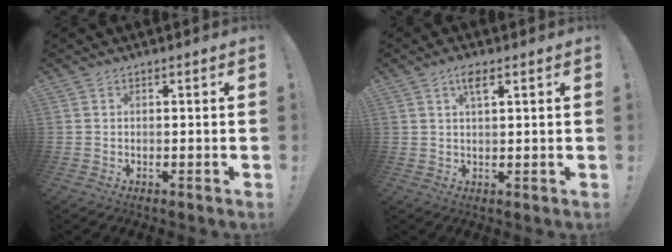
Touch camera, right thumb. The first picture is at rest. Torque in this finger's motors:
{"motor_torque": [0.08, 0.79, 0.24, -0.19, 0.04]}